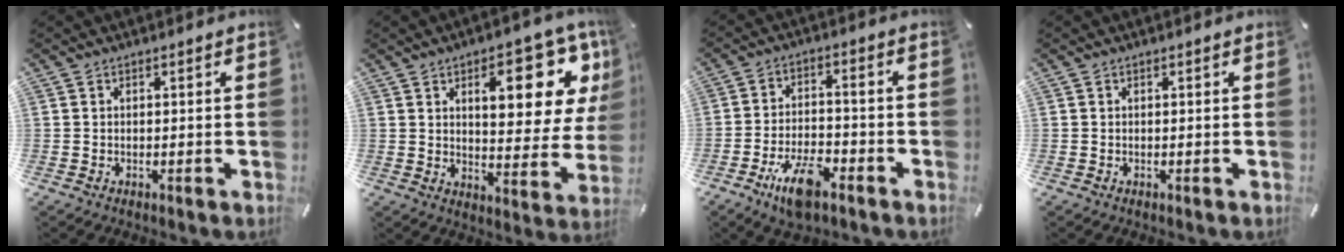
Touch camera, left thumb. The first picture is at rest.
{"total": 17.2, "force": [8.1, 7.3, 13.3], "torque": [-0.173, -0.036, 0.124]}
{"total": 10.3, "force": [-6.3, 4.2, 7.0], "torque": [-0.131, 0.029, -0.111]}
{"total": 0.0}